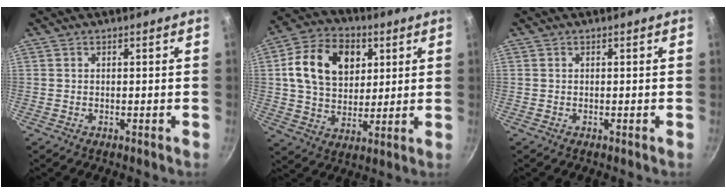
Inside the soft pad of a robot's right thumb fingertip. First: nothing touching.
{"total": 16.2, "force": [4.6, 11.7, 10.1], "torque": [-0.150, -0.003, 0.069]}
{"total": 0.0}